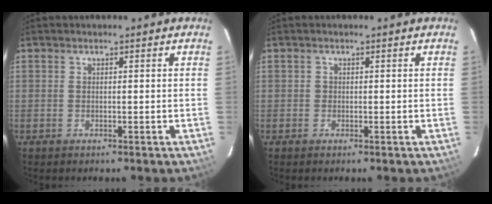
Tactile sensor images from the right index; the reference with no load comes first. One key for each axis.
{"total": 0.7, "fx": -0.1, "fy": 0.7, "fz": 0.0, "tx": 0.003, "ty": 0.001, "tz": -0.002}